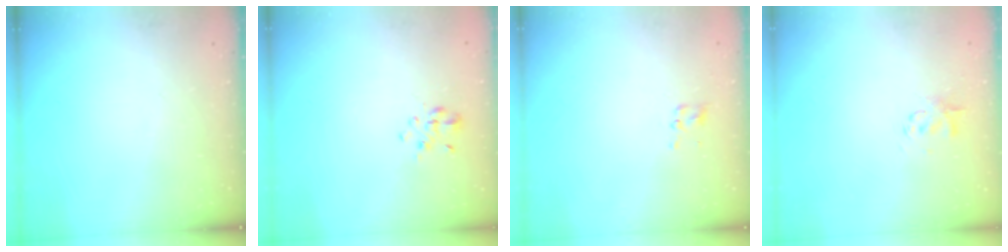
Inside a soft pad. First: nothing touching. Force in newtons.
{"total": 2.8, "press": 2.6, "slide": 1.2}
{"total": 1.8, "press": 1.6, "slide": 0.8}
{"total": 1.4, "press": 1.3, "slide": 0.5}